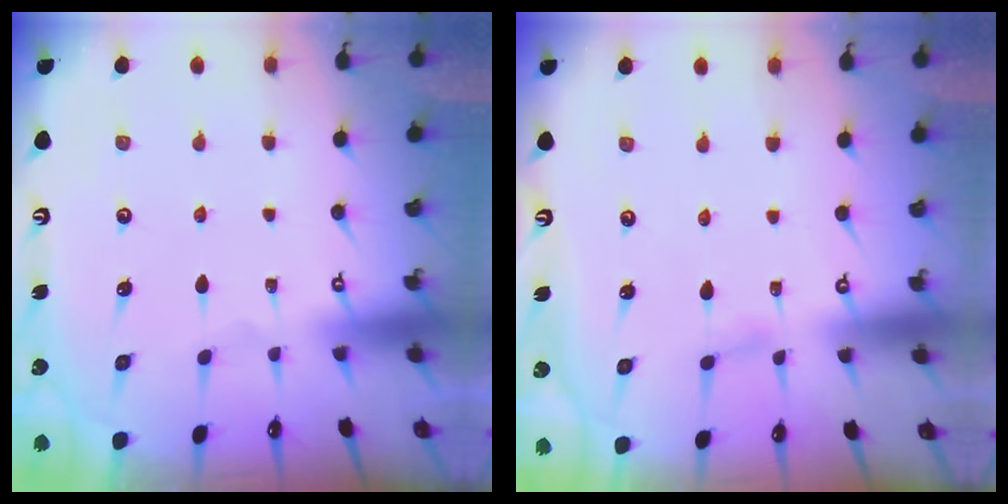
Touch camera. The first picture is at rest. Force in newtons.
{"total": 1.9, "press": 1.8, "slide": 0.3}